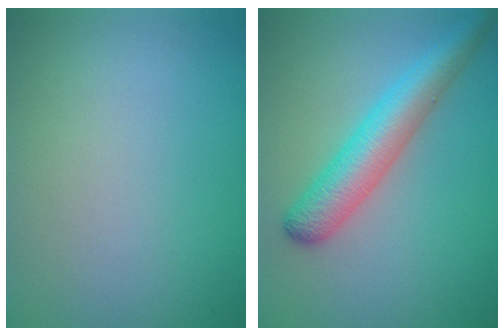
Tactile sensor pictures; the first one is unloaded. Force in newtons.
{"total": 5.1, "press": 5.1, "slide": 0.2}